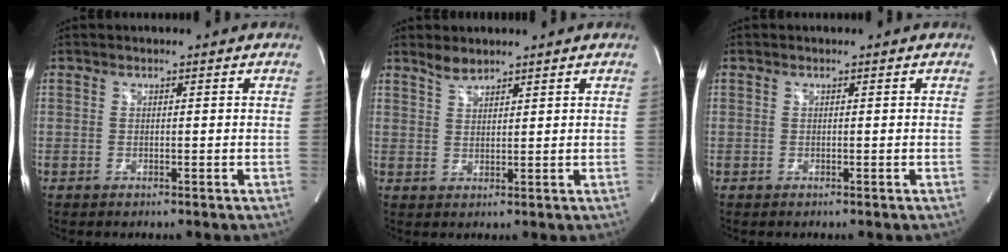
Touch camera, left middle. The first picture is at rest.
{"total": 2.5, "force": [2.3, 0.6, 0.7], "torque": [-0.017, 0.005, 0.046]}
{"total": 0.0}